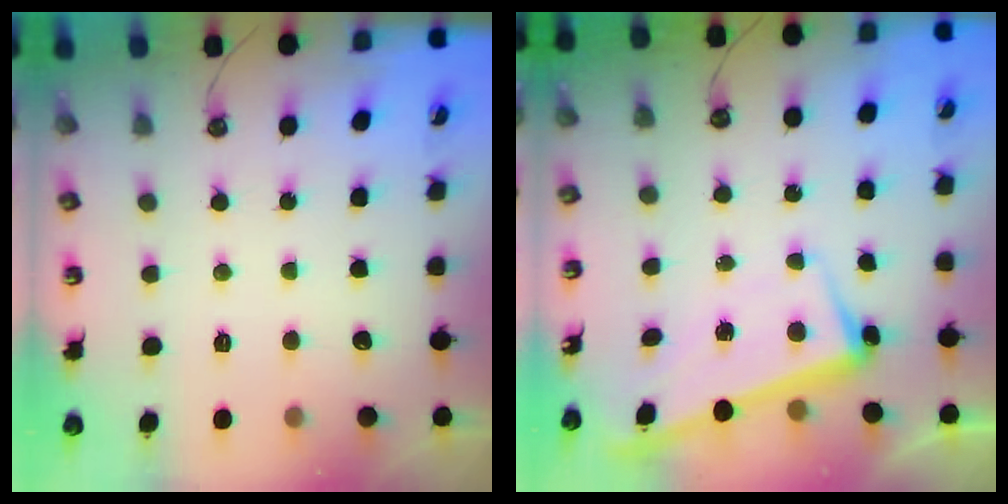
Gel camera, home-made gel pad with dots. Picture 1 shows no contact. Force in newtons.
{"total": 2.2, "press": 2.0, "slide": 0.9}